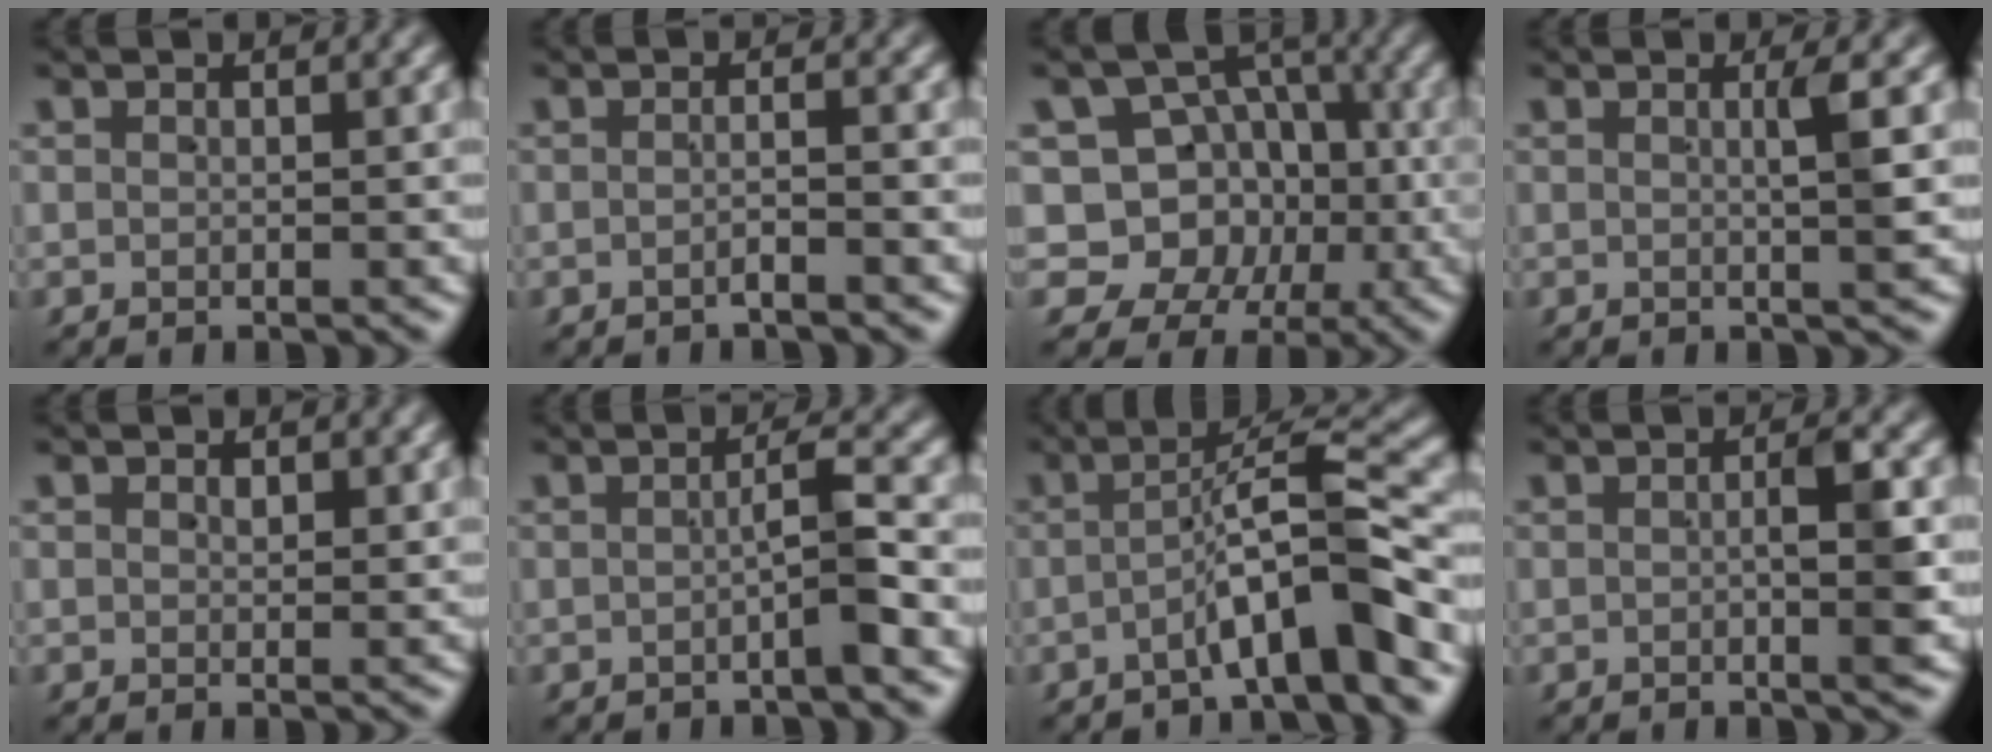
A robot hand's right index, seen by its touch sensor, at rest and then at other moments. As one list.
[{"total": 1.2, "force": [-1.0, -0.2, 0.7], "torque": [-0.009, 0.005, -0.024]}, {"total": 14.8, "force": [-1.3, 13.6, 5.6], "torque": [-0.156, -0.062, -0.019]}, {"total": 2.0, "force": [0.3, -0.3, 1.9], "torque": [-0.025, 0.001, 0.006]}, {"total": 0.9, "force": [0.6, 0.5, 0.4], "torque": [-0.004, -0.008, 0.015]}, {"total": 2.3, "force": [-0.7, -0.1, 2.2], "torque": [-0.030, 0.006, -0.015]}, {"total": 5.4, "force": [-2.1, 0.5, 4.9], "torque": [-0.070, 0.018, -0.040]}, {"total": 3.2, "force": [-0.2, 0.4, 3.2], "torque": [-0.042, 0.005, -0.007]}]